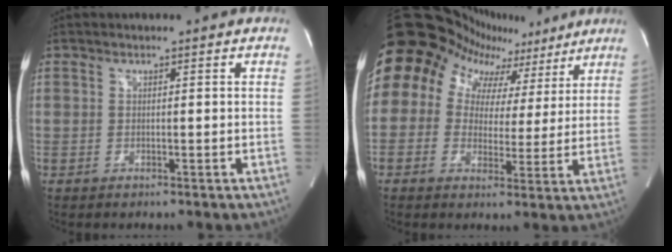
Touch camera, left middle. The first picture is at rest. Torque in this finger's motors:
{"motor_torque": [2.14, 0.00, 1.05, 0.21]}